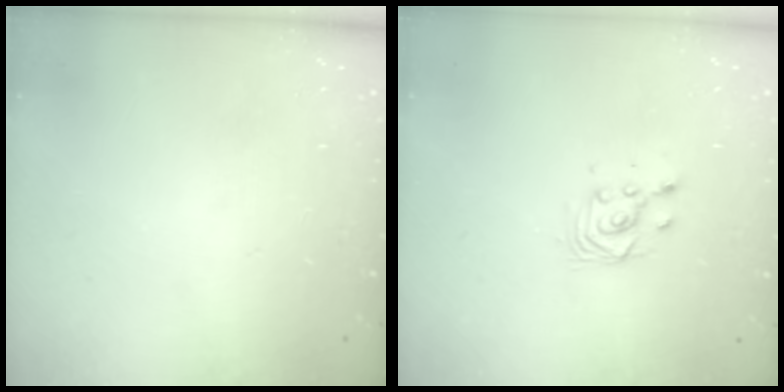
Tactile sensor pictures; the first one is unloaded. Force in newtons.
{"total": 4.7, "press": 4.6, "slide": 1.2}